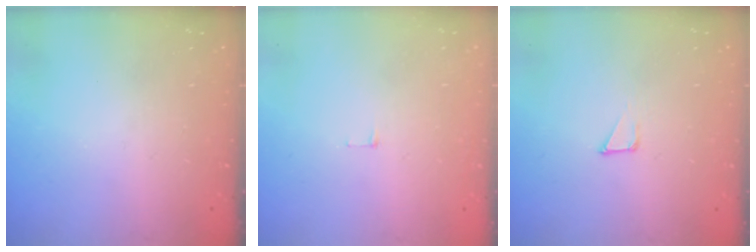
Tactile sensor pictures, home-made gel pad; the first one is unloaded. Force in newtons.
{"total": 3.8, "press": 3.8, "slide": 0.3}
{"total": 1.2, "press": 1.2, "slide": 0.0}